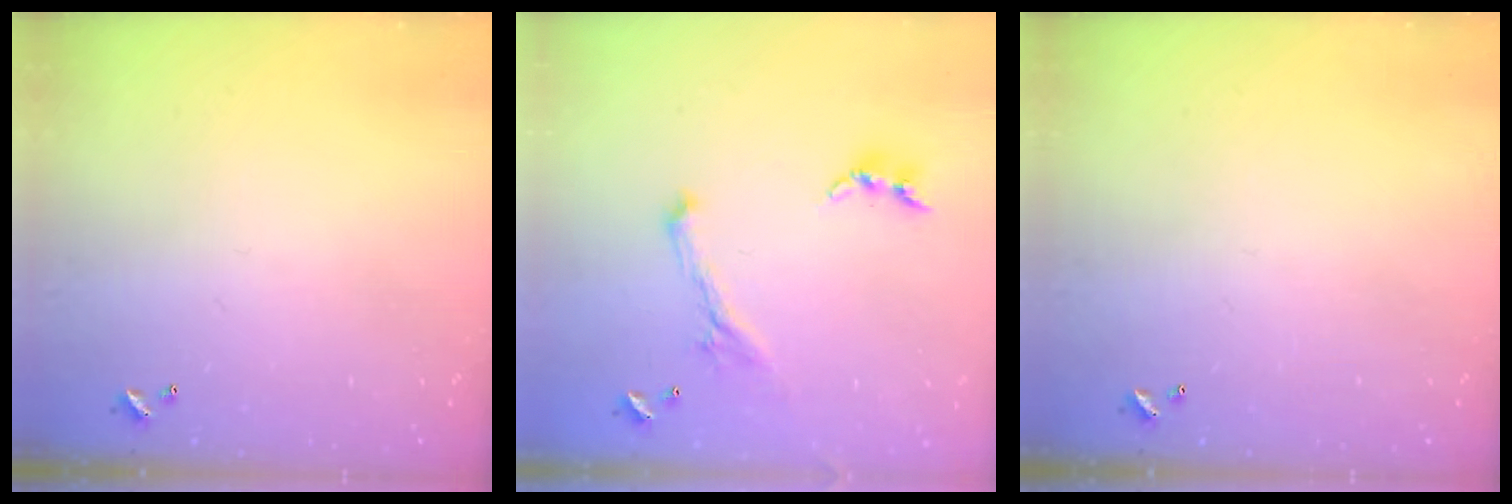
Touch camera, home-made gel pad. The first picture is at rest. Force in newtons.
{"total": 0.0}
{"total": 0.0}